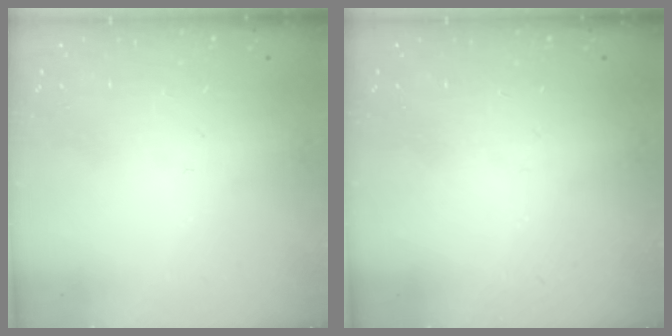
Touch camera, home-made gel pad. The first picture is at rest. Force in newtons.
{"total": 0.0}